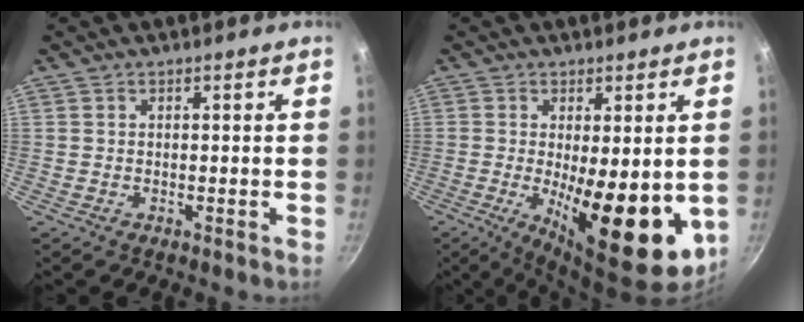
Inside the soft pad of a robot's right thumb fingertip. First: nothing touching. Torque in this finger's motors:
{"motor_torque": [-0.54, 1.42, 1.29, 0.21, 0.22]}